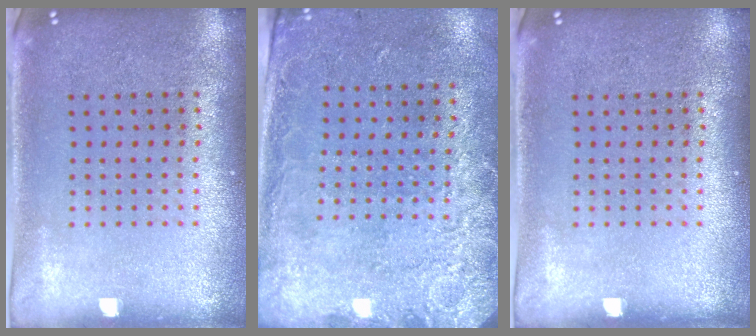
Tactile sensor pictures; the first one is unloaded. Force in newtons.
{"total": 2.6, "press": 1.9, "slide": 1.8}
{"total": 0.0}